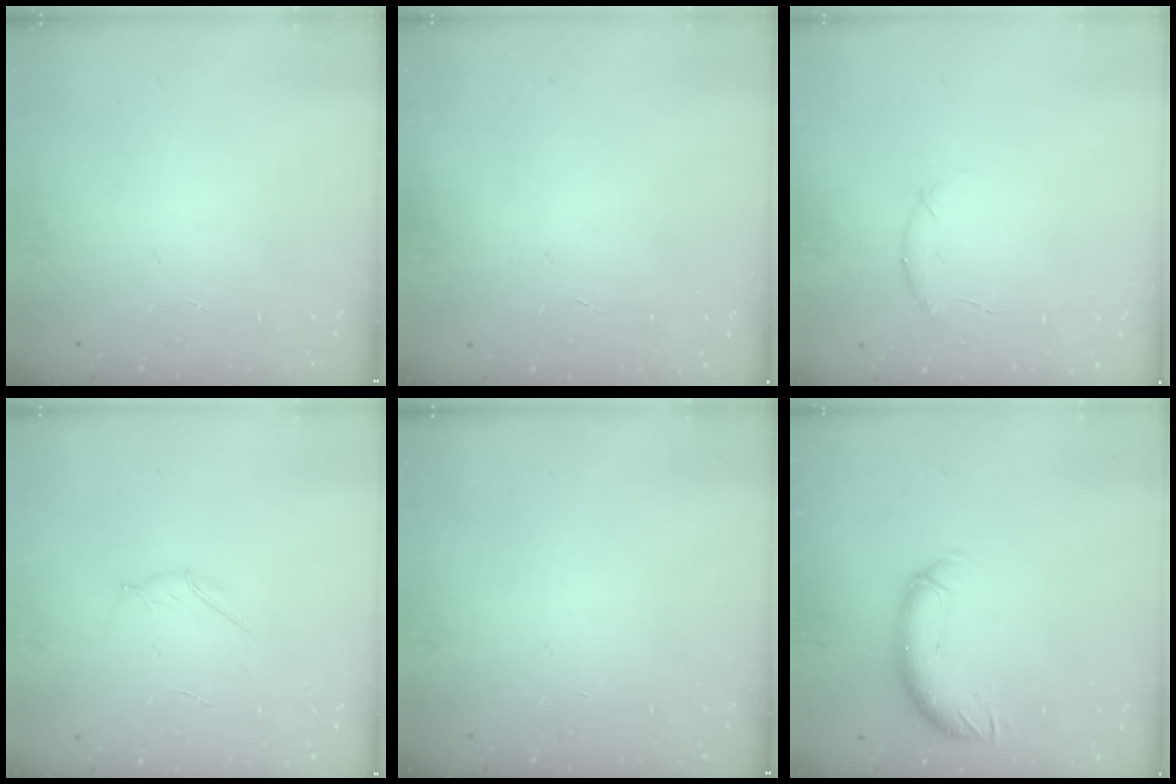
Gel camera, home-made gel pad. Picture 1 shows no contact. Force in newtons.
{"total": 0.6, "press": 0.6, "slide": 0.2}
{"total": 5.7, "press": 5.6, "slide": 1.3}
{"total": 3.3, "press": 3.2, "slide": 0.8}
{"total": 0.0}
{"total": 10.0, "press": 9.9, "slide": 1.9}